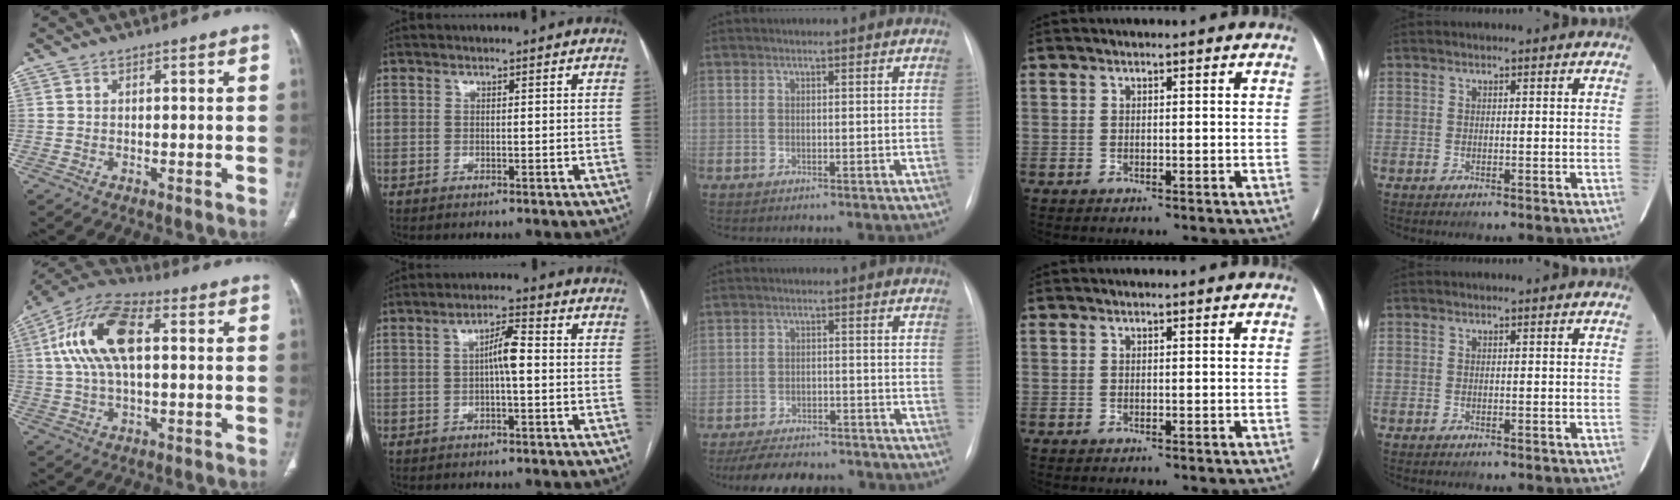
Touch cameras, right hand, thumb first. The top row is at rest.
{"thumb": {"total": 15.3, "force": [2.7, 7.5, 13.0], "torque": [-0.260, 0.029, 0.048]}, "index": {"total": 4.3, "force": [-0.1, 0.6, 4.3], "torque": [-0.075, 0.011, -0.002]}, "middle": {"total": 12.1, "force": [-10.7, 4.0, 4.1], "torque": [-0.070, 0.006, -0.146]}}